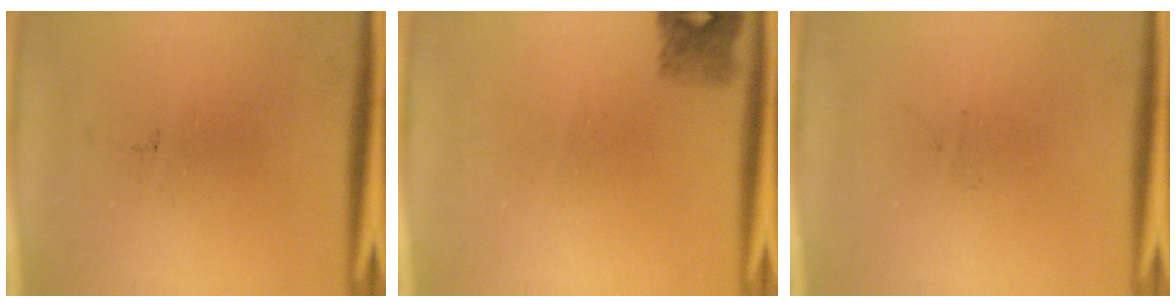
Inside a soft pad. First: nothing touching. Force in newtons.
{"total": 2.3}
{"total": 0.0}